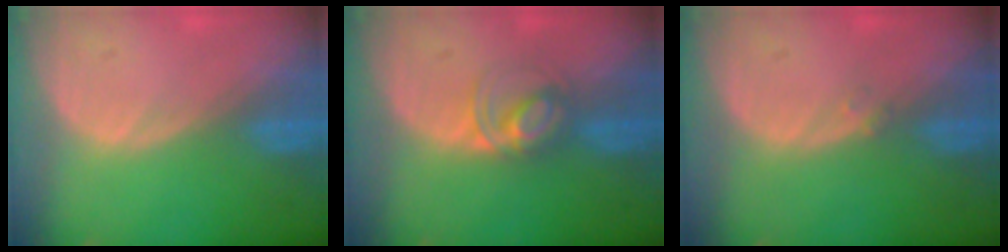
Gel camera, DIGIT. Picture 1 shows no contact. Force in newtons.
{"total": 4.3, "press": 4.3, "slide": 0.4}
{"total": 0.8, "press": 0.7, "slide": 0.4}